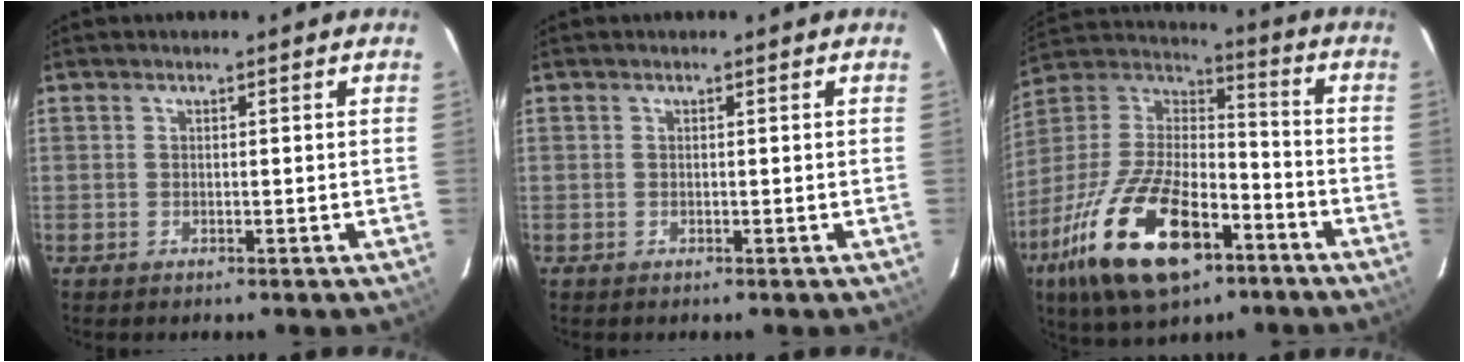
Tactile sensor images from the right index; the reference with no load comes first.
{"total": 0.0}
{"total": 24.0, "force": [-12.8, 10.6, 17.4], "torque": [-0.354, -0.026, -0.218]}